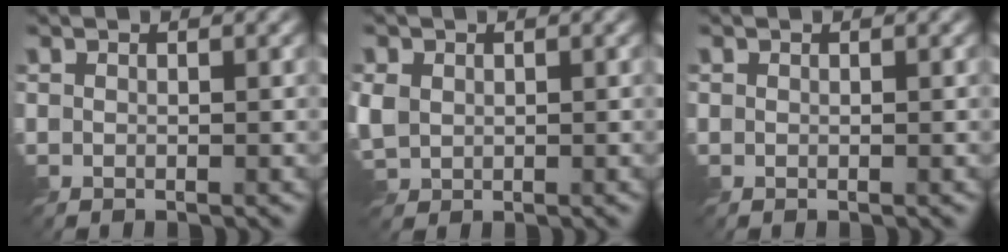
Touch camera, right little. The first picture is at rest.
{"total": 2.8, "force": [0.4, 2.3, 1.5], "torque": [-0.043, 0.002, 0.005]}
{"total": 0.0}